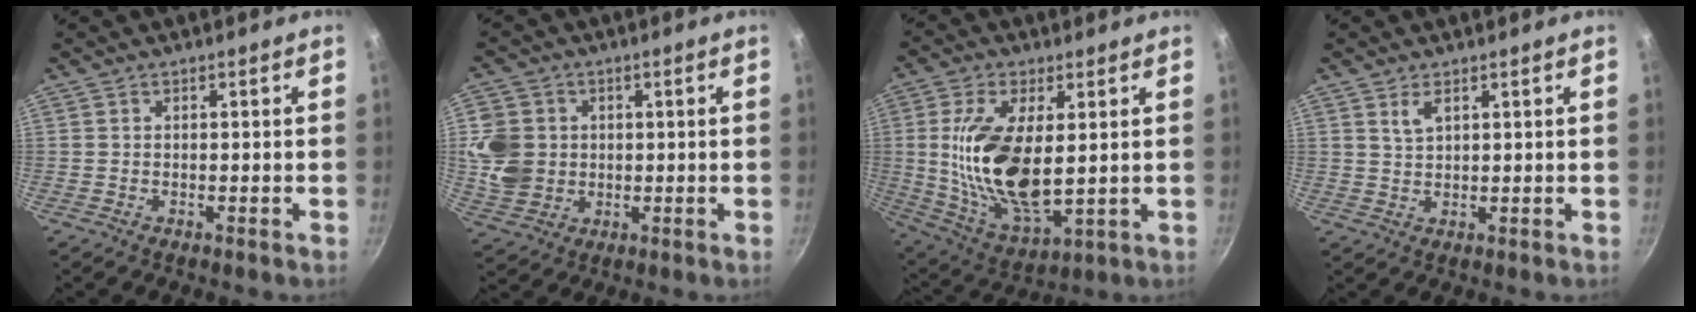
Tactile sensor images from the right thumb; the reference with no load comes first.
{"total": 10.0, "force": [0.7, 8.6, 5.0], "torque": [-0.087, 0.001, 0.018]}
{"total": 17.6, "force": [1.4, 8.1, 15.6], "torque": [-0.302, -0.022, 0.040]}
{"total": 2.5, "force": [1.5, 1.1, 1.7], "torque": [-0.032, -0.007, 0.035]}